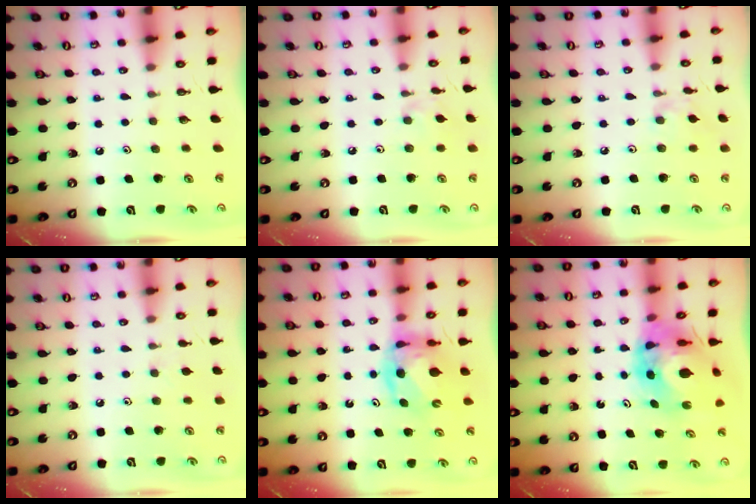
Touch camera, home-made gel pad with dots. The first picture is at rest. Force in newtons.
{"total": 2.6, "press": 2.6, "slide": 0.4}
{"total": 3.0, "press": 2.9, "slide": 0.6}
{"total": 2.9, "press": 2.8, "slide": 0.6}
{"total": 8.1, "press": 8.1, "slide": 1.0}
{"total": 11.0, "press": 11.0, "slide": 1.0}